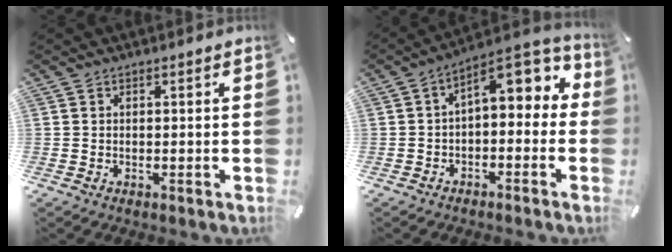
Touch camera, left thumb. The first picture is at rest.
{"total": 9.2, "force": [2.5, 5.2, 7.1], "torque": [-0.091, -0.028, 0.041]}